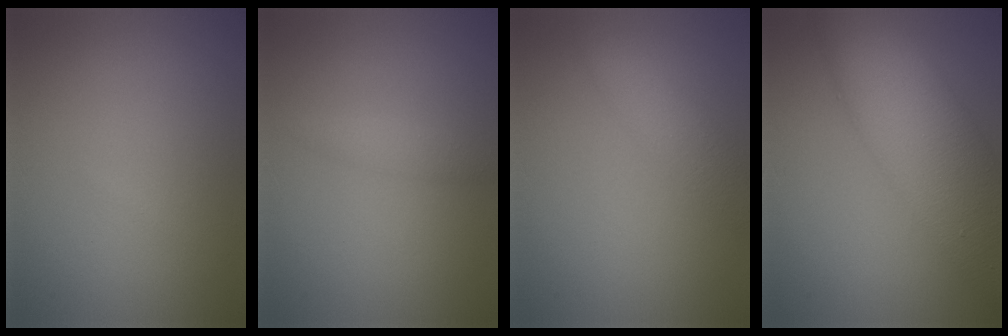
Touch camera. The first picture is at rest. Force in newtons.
{"total": 1.2, "press": 1.2, "slide": 0.0}
{"total": 3.2, "press": 3.2, "slide": 0.2}
{"total": 11.7, "press": 11.7, "slide": 0.6}